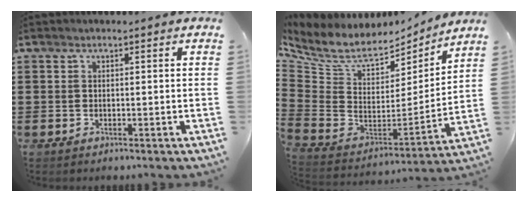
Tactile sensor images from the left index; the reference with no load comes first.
{"total": 7.1, "force": [5.5, 3.2, 3.2], "torque": [-0.095, -0.047, 0.096]}